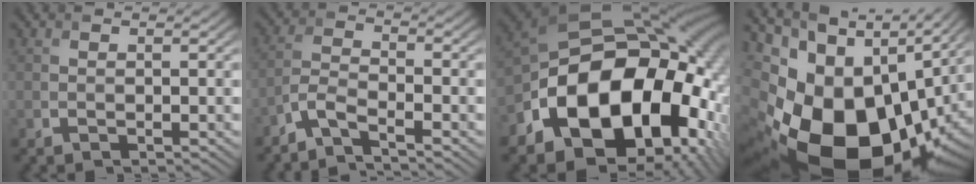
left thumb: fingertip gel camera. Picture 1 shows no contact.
{"total": 3.8, "force": [-3.2, 0.6, 1.9], "torque": [-0.047, -0.002, -0.082]}
{"total": 21.5, "force": [-6.3, 14.5, 14.5], "torque": [-0.260, -0.037, -0.087]}
{"total": 20.8, "force": [-2.2, 13.9, 15.4], "torque": [-0.309, -0.045, 0.000]}